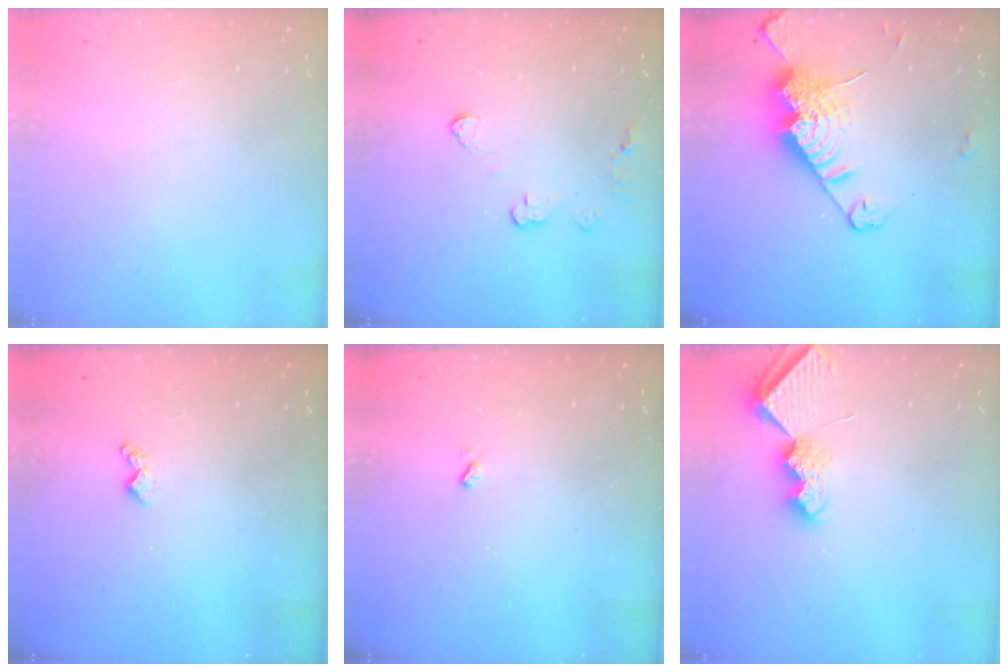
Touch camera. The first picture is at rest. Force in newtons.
{"total": 4.5, "press": 4.5, "slide": 0.6}
{"total": 18.2, "press": 18.1, "slide": 1.9}
{"total": 4.5, "press": 4.4, "slide": 0.7}
{"total": 2.5, "press": 2.5, "slide": 0.5}
{"total": 7.1, "press": 7.0, "slide": 0.7}